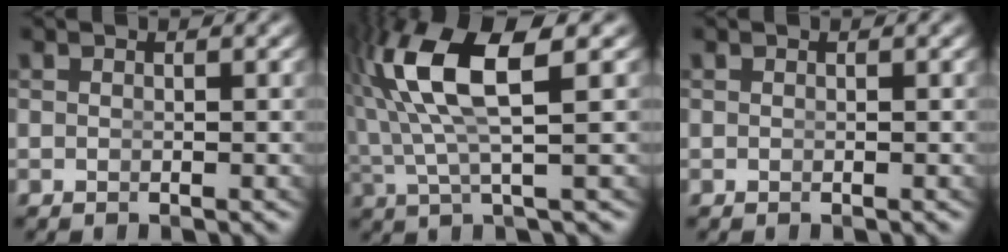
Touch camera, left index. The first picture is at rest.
{"total": 9.1, "force": [2.7, 3.4, 7.9], "torque": [-0.168, -0.010, 0.054]}
{"total": 0.0}